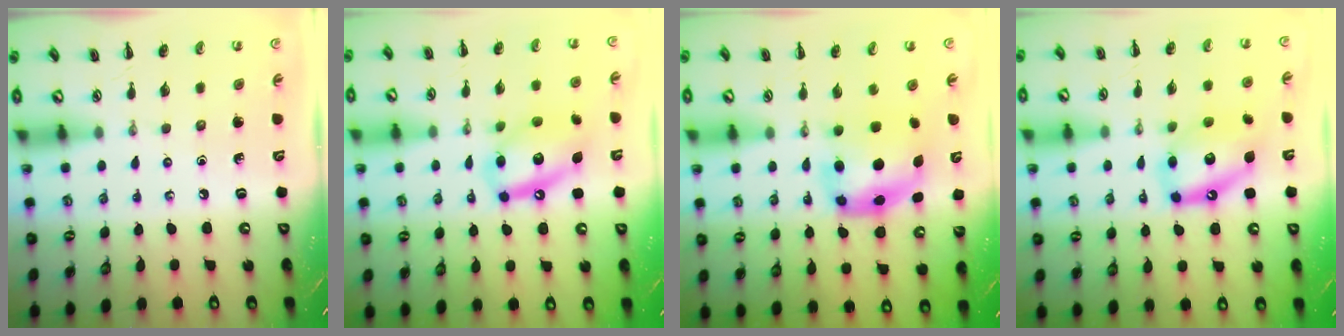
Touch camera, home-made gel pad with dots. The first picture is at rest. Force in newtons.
{"total": 14.4, "press": 14.1, "slide": 2.8}
{"total": 5.9, "press": 5.7, "slide": 1.3}
{"total": 13.0, "press": 12.5, "slide": 3.5}